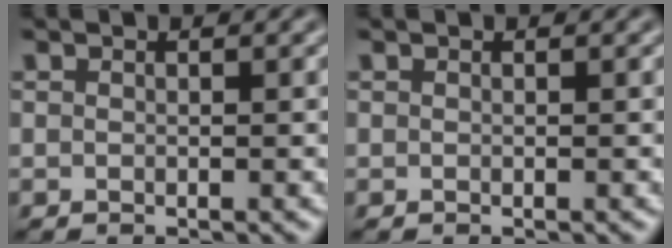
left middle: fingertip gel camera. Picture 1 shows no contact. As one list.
[{"total": 0.0}]